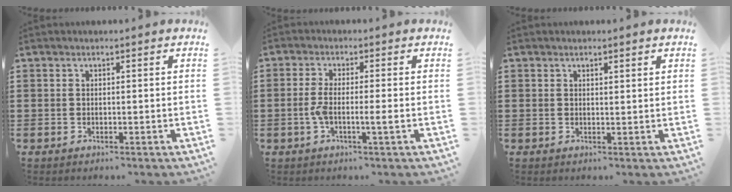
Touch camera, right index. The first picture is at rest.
{"total": 4.2, "force": [-1.1, 0.5, 4.0], "torque": [-0.092, -0.010, -0.029]}
{"total": 0.8, "force": [0.7, 0.2, 0.3], "torque": [-0.007, 0.001, 0.013]}